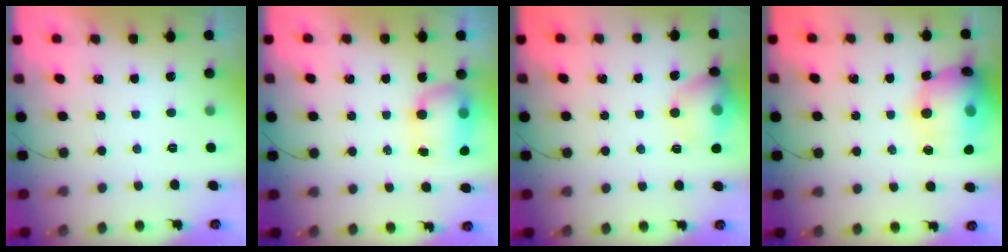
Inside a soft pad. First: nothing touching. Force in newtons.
{"total": 11.7, "press": 8.7, "slide": 7.8}
{"total": 13.0, "press": 12.6, "slide": 3.3}
{"total": 17.6, "press": 17.4, "slide": 2.8}